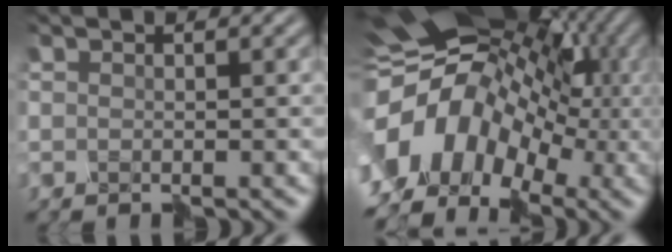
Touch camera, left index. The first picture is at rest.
{"total": 13.5, "force": [-3.6, 10.4, 7.8], "torque": [-0.176, 0.011, -0.077]}